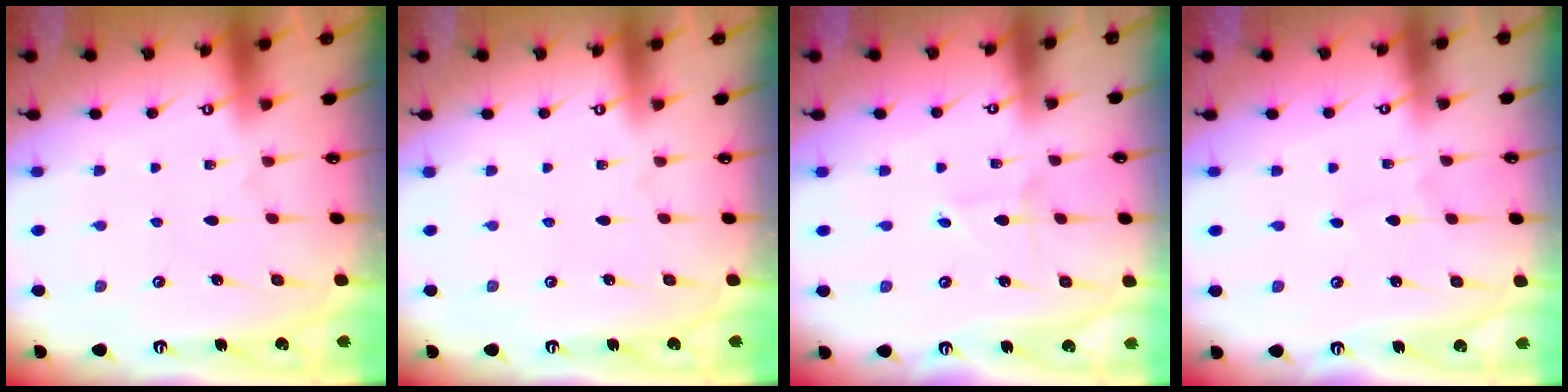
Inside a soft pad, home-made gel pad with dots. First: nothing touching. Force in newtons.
{"total": 0.0}
{"total": 2.0, "press": 2.0, "slide": 0.1}
{"total": 0.7, "press": 0.7, "slide": 0.0}